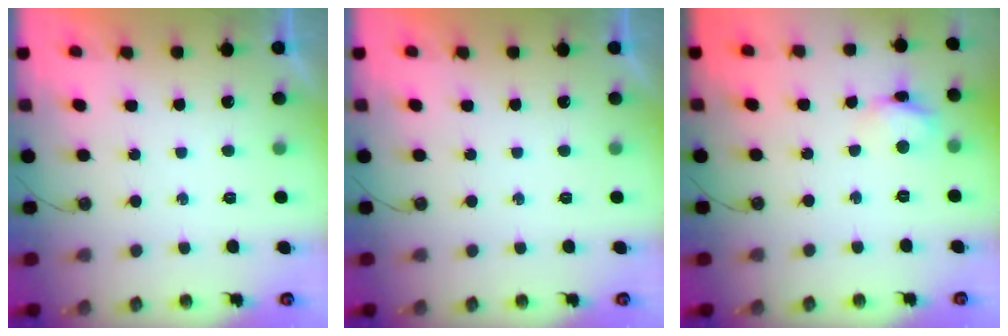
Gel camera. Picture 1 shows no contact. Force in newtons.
{"total": 0.0}
{"total": 7.1, "press": 7.1, "slide": 0.5}